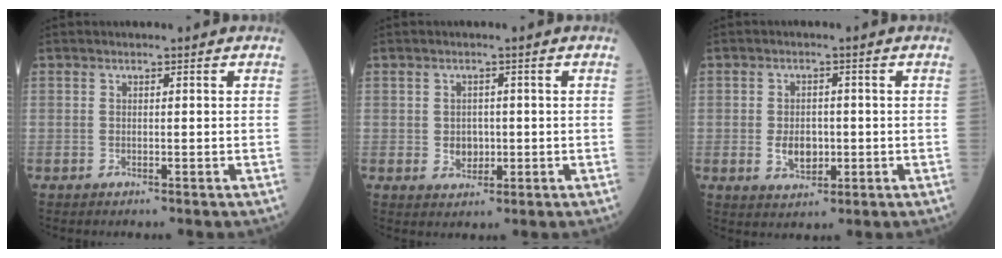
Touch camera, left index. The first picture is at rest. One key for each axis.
{"total": 2.7, "fx": -0.2, "fy": 2.2, "fz": 1.5, "tx": -0.024, "ty": 0.005, "tz": 0.004}
{"total": 4.2, "fx": -0.8, "fy": 2.9, "fz": 3.0, "tx": -0.055, "ty": 0.000, "tz": -0.004}